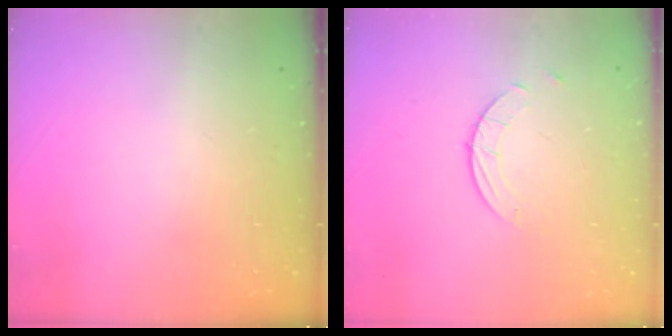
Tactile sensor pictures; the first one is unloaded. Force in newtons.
{"total": 4.0, "press": 4.0, "slide": 0.4}